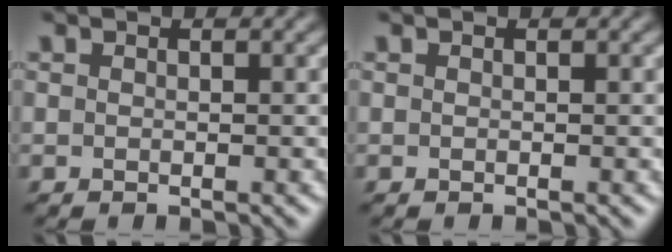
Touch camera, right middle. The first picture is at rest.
{"total": 0.0}